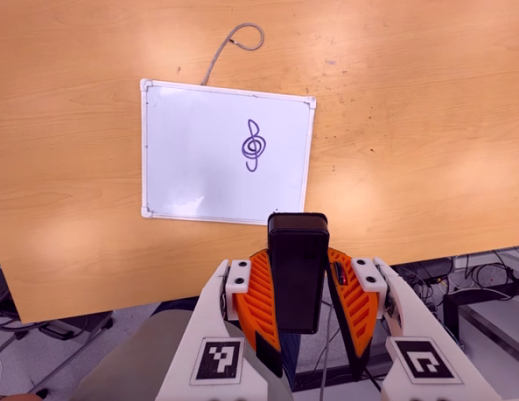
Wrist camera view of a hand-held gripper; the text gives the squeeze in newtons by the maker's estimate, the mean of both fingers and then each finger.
{"total": 8.2, "left": 6.6, "right": 9.8}